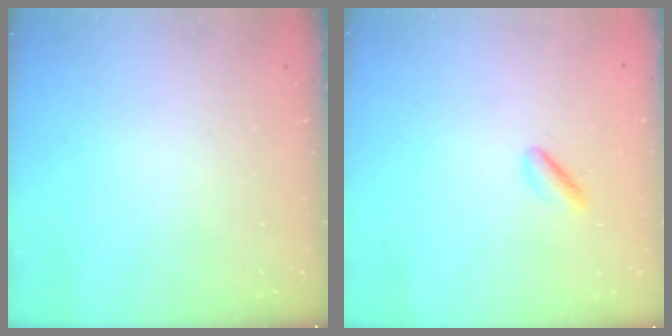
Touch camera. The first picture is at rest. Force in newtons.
{"total": 2.5, "press": 2.4, "slide": 0.6}